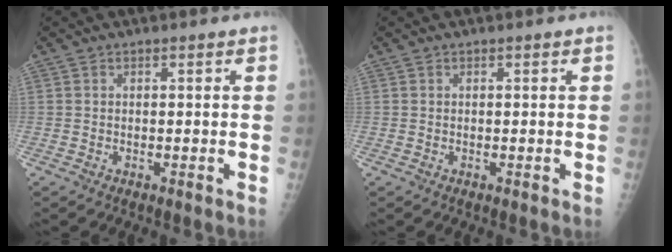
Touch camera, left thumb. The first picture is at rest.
{"total": 0.0}